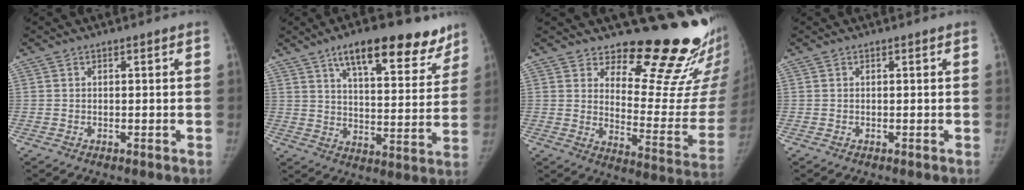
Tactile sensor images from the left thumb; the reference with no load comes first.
{"total": 19.1, "force": [12.6, 7.3, 12.4], "torque": [-0.127, -0.044, 0.186]}
{"total": 18.9, "force": [16.2, 5.9, 7.8], "torque": [-0.042, -0.169, 0.206]}
{"total": 0.0}